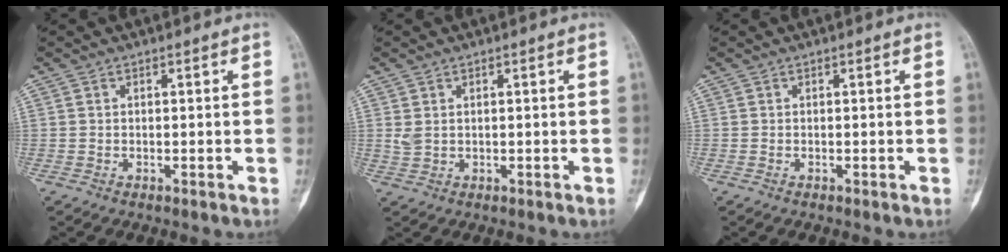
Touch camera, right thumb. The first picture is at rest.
{"total": 2.0, "force": [0.7, 1.4, 1.3], "torque": [-0.026, 0.001, 0.021]}
{"total": 0.0}